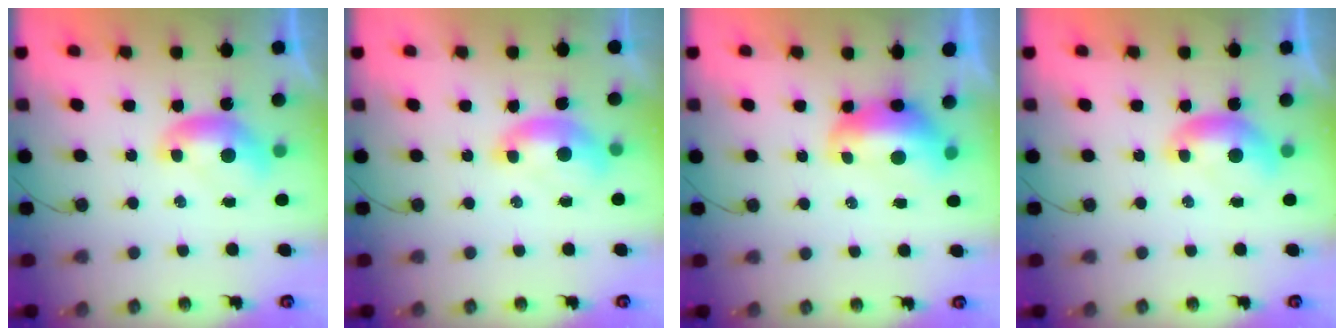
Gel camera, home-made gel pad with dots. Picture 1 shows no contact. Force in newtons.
{"total": 1.8, "press": 1.7, "slide": 0.7}
{"total": 2.7, "press": 2.5, "slide": 1.1}
{"total": 0.0}